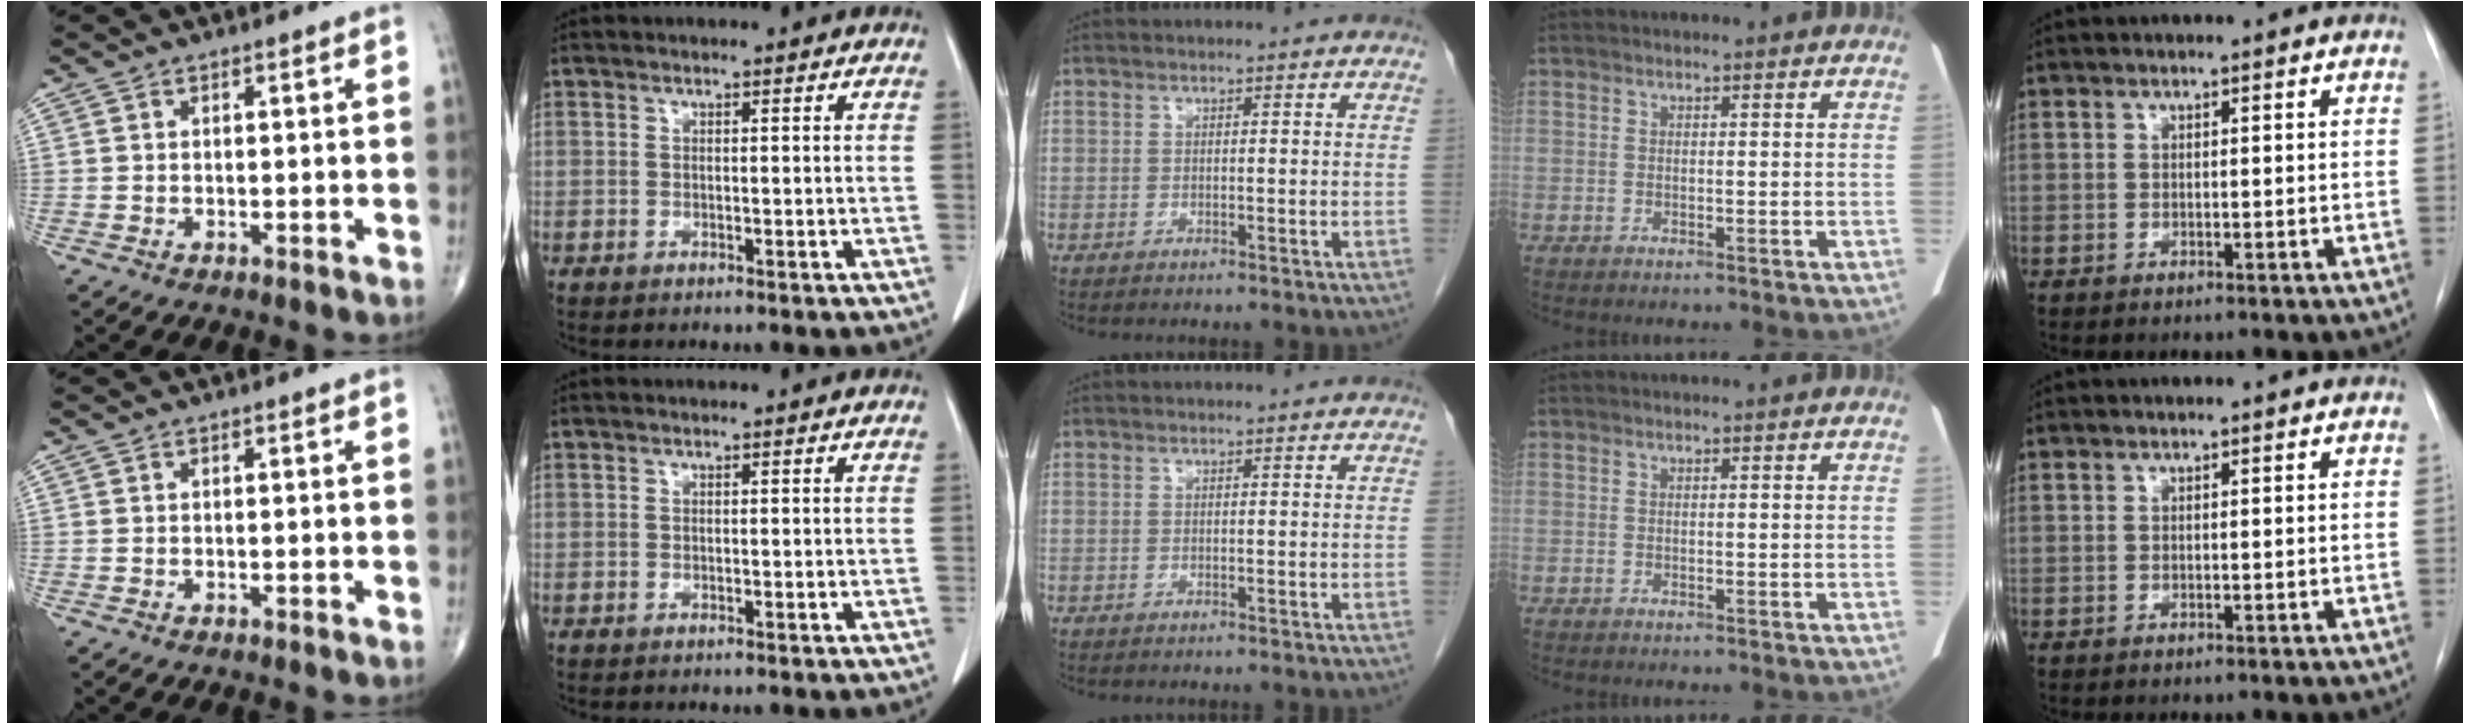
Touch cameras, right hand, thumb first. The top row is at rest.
{}